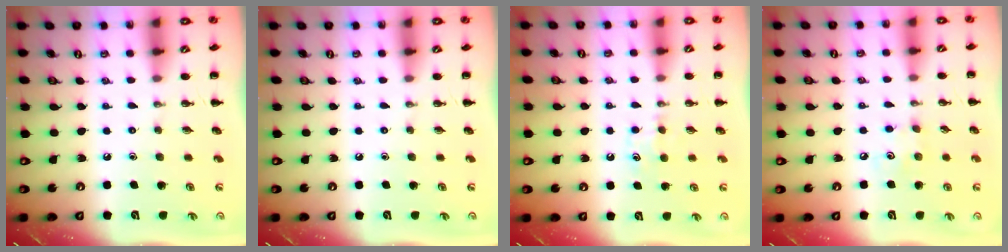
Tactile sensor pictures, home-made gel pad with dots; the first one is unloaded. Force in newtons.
{"total": 0.0}
{"total": 4.6, "press": 4.4, "slide": 1.4}
{"total": 3.8, "press": 3.7, "slide": 0.8}